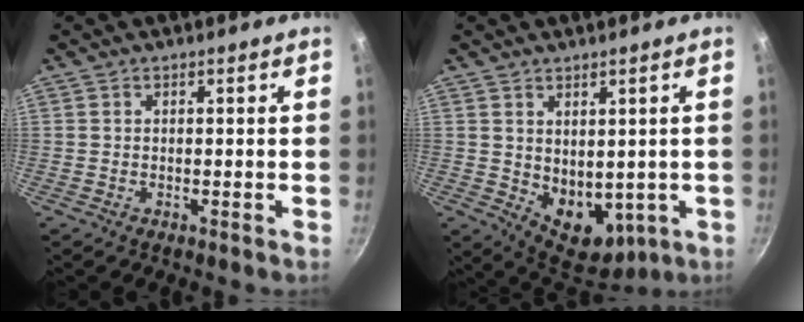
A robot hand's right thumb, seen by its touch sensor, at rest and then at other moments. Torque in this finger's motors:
{"motor_torque": [-0.46, 0.75, -0.12, -0.09, 0.22]}